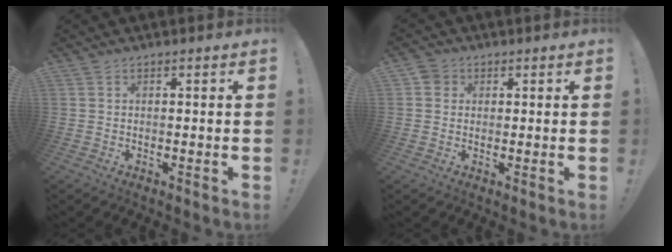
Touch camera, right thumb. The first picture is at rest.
{"total": 2.9, "force": [0.9, 2.6, 0.9], "torque": [-0.006, 0.000, 0.014]}